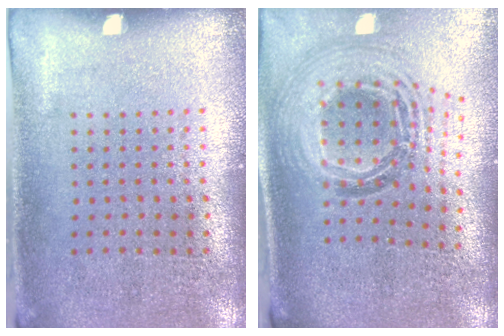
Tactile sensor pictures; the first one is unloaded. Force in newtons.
{"total": 1.6, "press": 1.4, "slide": 0.8}